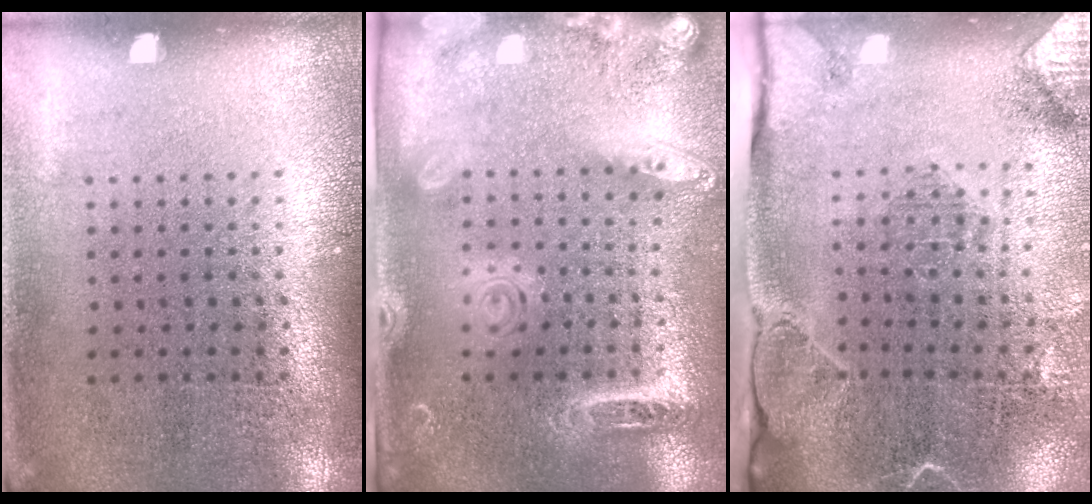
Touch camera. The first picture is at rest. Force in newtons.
{"total": 2.6, "press": 2.0, "slide": 1.7}
{"total": 2.3, "press": 2.1, "slide": 1.1}